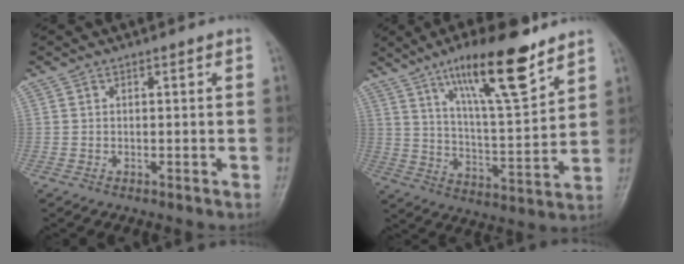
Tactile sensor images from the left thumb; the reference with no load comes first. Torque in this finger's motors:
{"motor_torque": [1.62, 1.59, 1.59, -1.18, 0.12]}